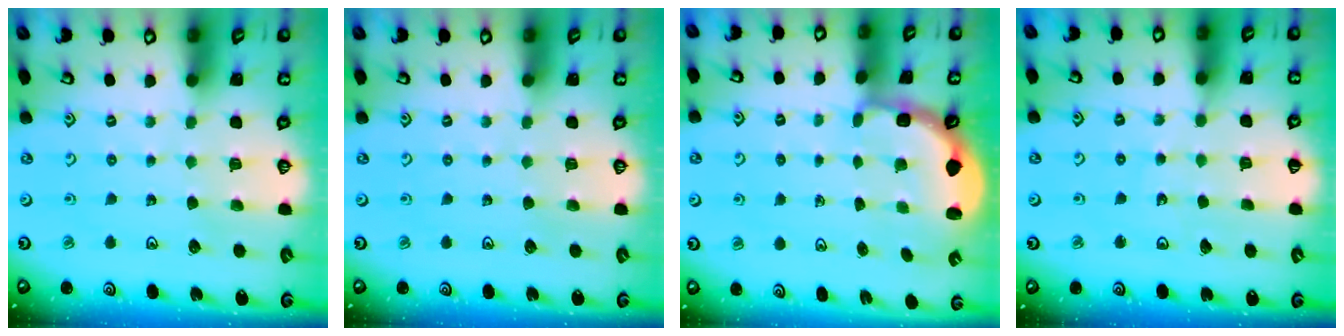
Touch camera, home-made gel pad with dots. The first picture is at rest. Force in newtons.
{"total": 0.0}
{"total": 2.9, "press": 2.3, "slide": 1.7}
{"total": 3.0, "press": 3.0, "slide": 0.2}